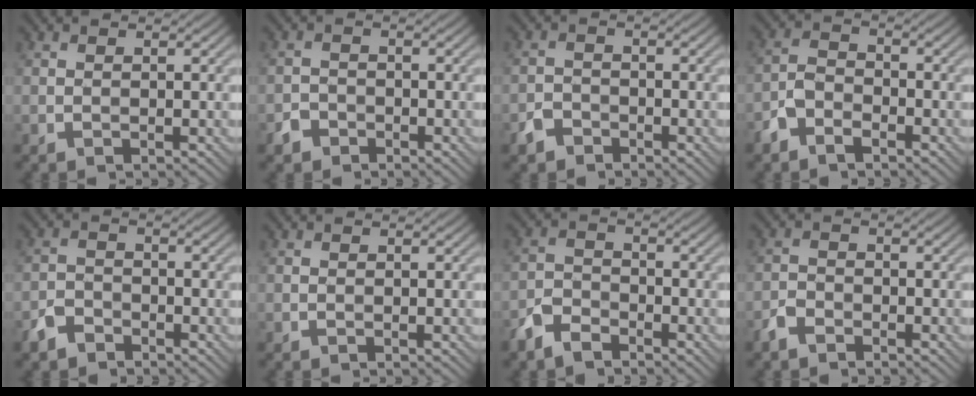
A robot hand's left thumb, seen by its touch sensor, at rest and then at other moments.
{"total": 2.2, "force": [-1.5, 1.4, 0.6], "torque": [-0.010, 0.000, -0.035]}
{"total": 2.7, "force": [-2.0, 1.6, 0.8], "torque": [-0.015, -0.002, -0.049]}
{"total": 3.9, "force": [-2.7, 2.0, 1.9], "torque": [-0.040, 0.000, -0.066]}
{"total": 3.3, "force": [-2.6, 1.8, 1.0], "torque": [-0.022, -0.002, -0.061]}
{"total": 0.0}
{"total": 4.7, "force": [-3.6, 2.2, 2.0], "torque": [-0.042, -0.006, -0.083]}
{"total": 2.5, "force": [-2.0, 1.2, 1.0], "torque": [-0.019, -0.001, -0.049]}